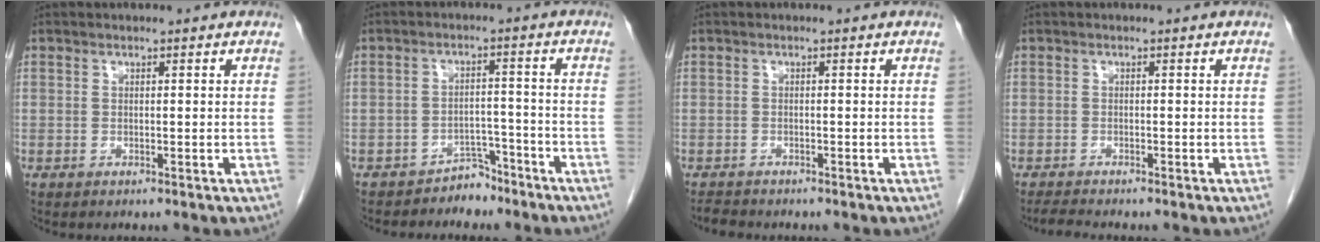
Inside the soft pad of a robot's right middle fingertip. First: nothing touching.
{"total": 3.8, "force": [-3.3, 1.9, 0.2], "torque": [0.000, 0.010, -0.048]}
{"total": 1.8, "force": [-1.7, 0.4, 0.2], "torque": [-0.008, -0.006, -0.026]}
{"total": 1.9, "force": [-1.8, -0.3, 0.5], "torque": [-0.016, -0.009, -0.034]}